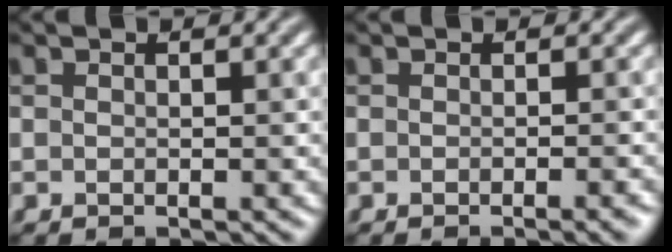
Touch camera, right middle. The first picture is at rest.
{"total": 2.0, "force": [-0.9, 0.5, 1.7], "torque": [-0.013, 0.000, -0.013]}